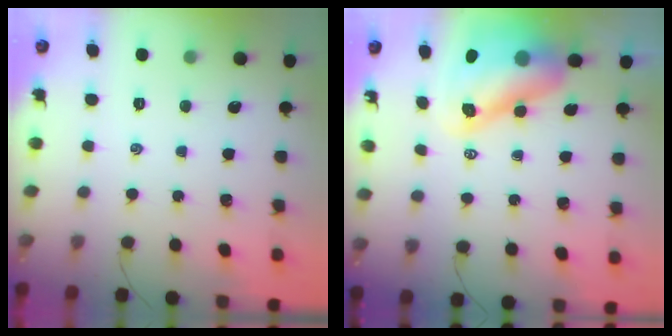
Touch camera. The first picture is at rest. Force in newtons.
{"total": 12.0, "press": 11.5, "slide": 3.6}